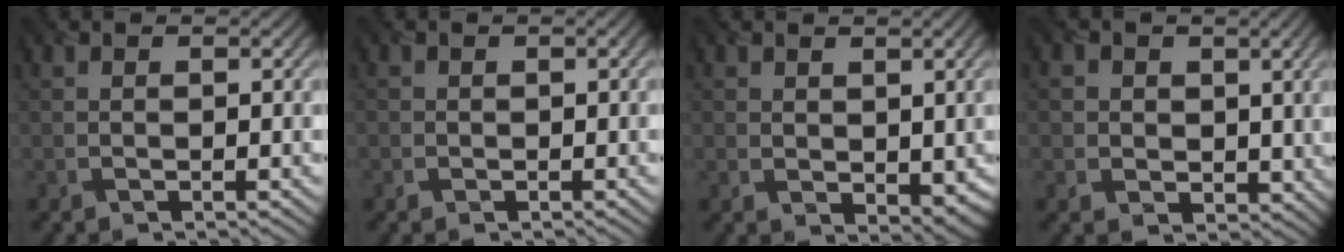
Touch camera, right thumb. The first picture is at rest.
{"total": 0.8, "force": [-0.4, 0.7, -0.1], "torque": [0.004, -0.004, -0.006]}
{"total": 3.0, "force": [0.6, 2.2, 1.9], "torque": [-0.036, -0.013, 0.018]}
{"total": 3.3, "force": [0.3, 3.2, 0.9], "torque": [-0.031, -0.012, 0.009]}